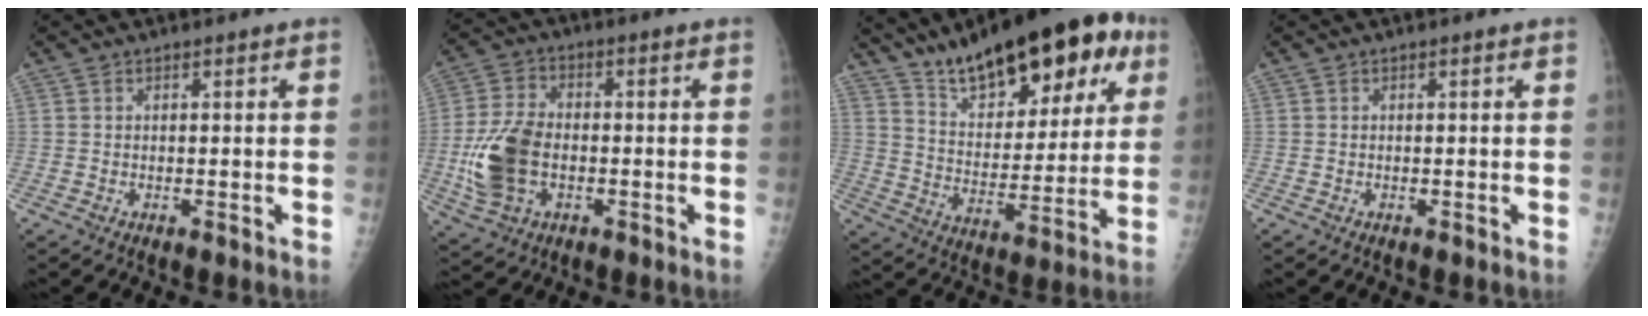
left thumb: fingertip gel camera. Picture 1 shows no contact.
{"total": 11.6, "force": [-2.2, 7.6, 8.5], "torque": [-0.170, 0.012, -0.041]}
{"total": 23.5, "force": [14.3, 10.1, 15.7], "torque": [-0.187, -0.038, 0.224]}
{"total": 0.0}